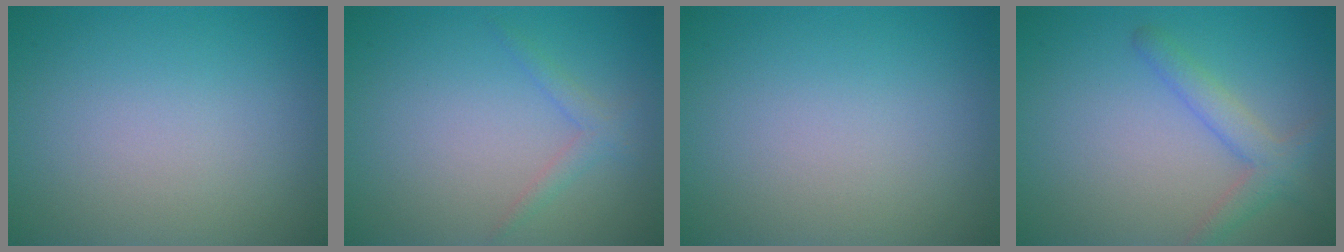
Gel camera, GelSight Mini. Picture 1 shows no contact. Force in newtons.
{"total": 1.3, "press": 1.3, "slide": 0.1}
{"total": 0.0}
{"total": 2.7, "press": 2.7, "slide": 0.2}